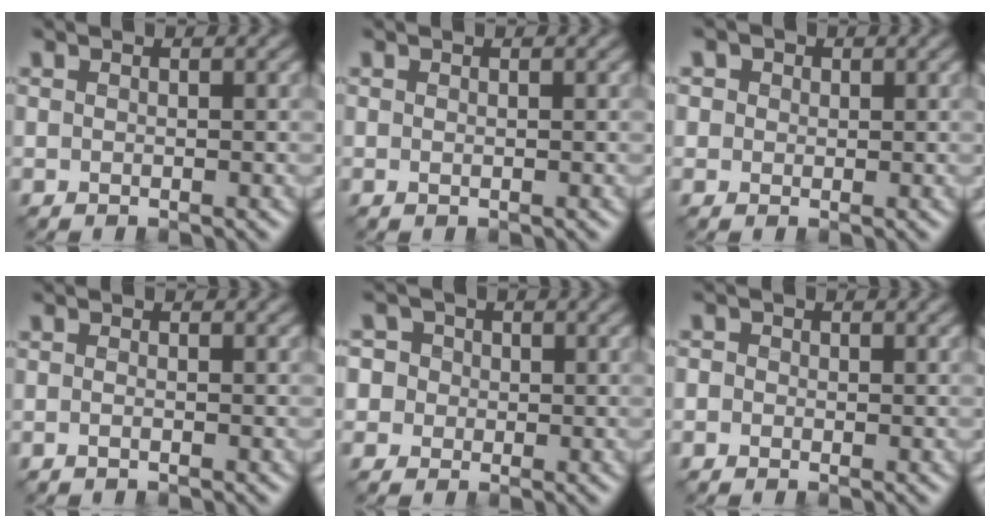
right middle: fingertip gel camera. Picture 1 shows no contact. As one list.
[{"total": 0.0}, {"total": 2.8, "force": [1.4, 2.1, 1.2], "torque": [-0.024, 0.014, 0.010]}, {"total": 0.7, "force": [-0.4, 0.0, 0.5], "torque": [-0.018, 0.000, -0.009]}, {"total": 5.0, "force": [1.1, 4.5, 1.8], "torque": [-0.029, 0.044, -0.011]}, {"total": 1.3, "force": [0.0, 1.2, 0.5], "torque": [0.002, 0.007, -0.012]}]